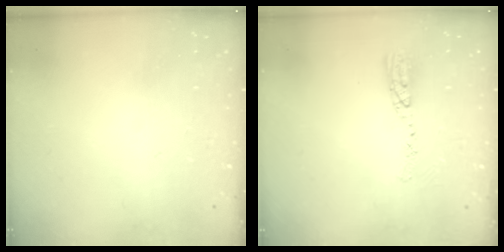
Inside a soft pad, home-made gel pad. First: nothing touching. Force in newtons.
{"total": 8.1, "press": 8.1, "slide": 0.6}